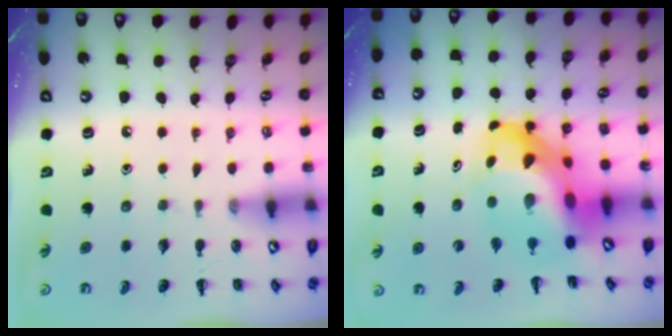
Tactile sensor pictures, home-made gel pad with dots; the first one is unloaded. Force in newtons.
{"total": 10.3, "press": 9.8, "slide": 3.0}